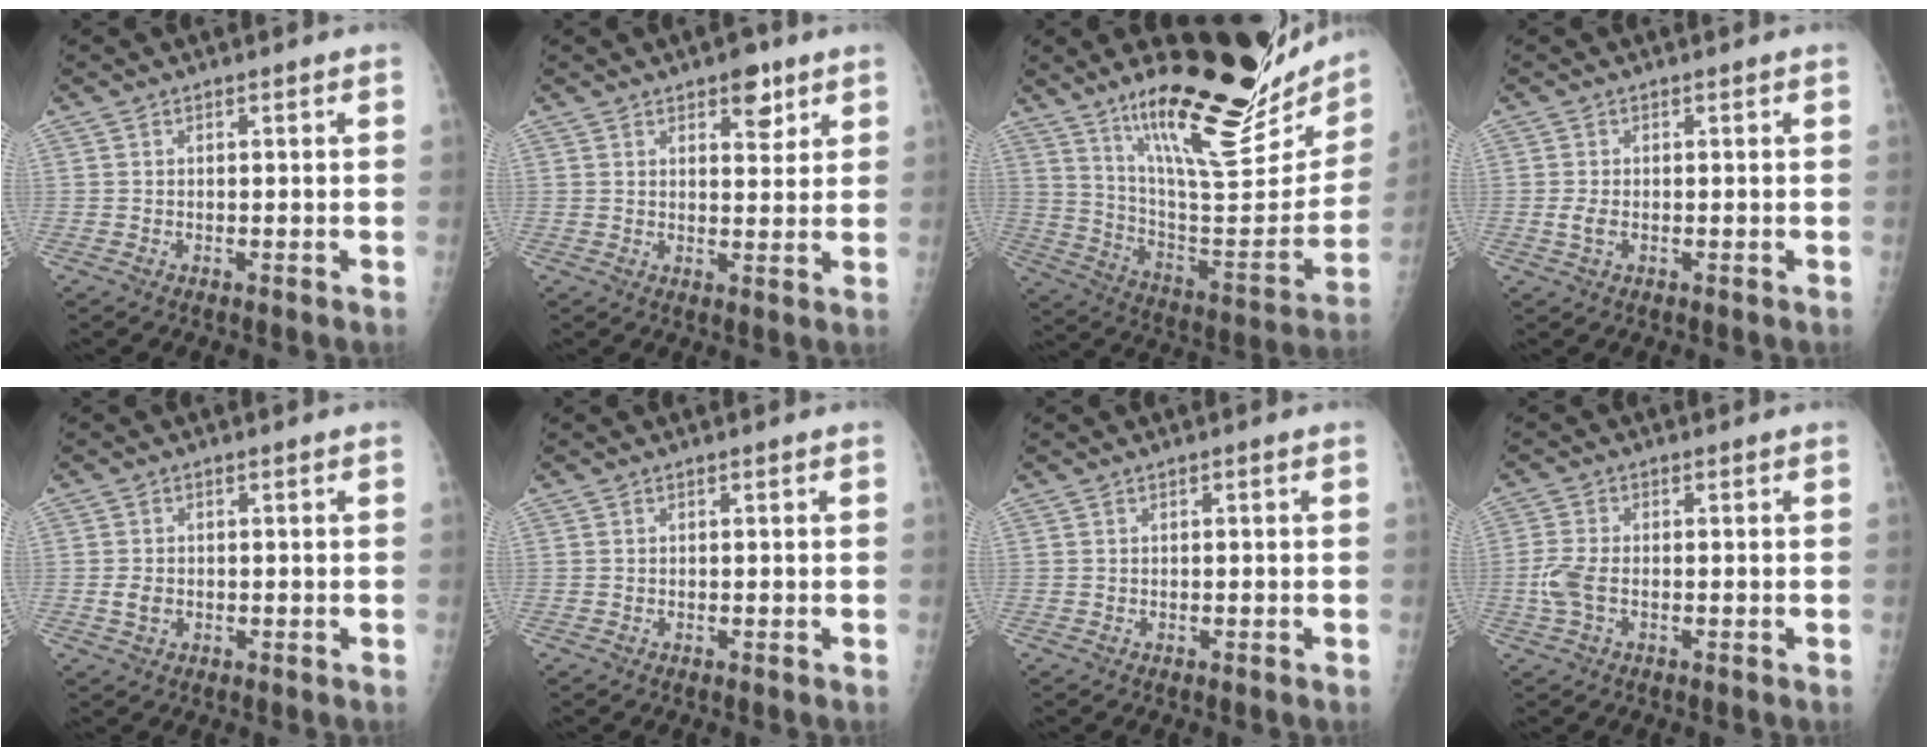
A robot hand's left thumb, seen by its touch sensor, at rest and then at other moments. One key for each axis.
{"total": 5.1, "fx": 3.2, "fy": 2.6, "fz": 3.1, "tx": -0.017, "ty": -0.017, "tz": 0.042}
{"total": 29.4, "fx": 19.7, "fy": 8.1, "fz": 20.2, "tx": -0.269, "ty": -0.094, "tz": 0.312}
{"total": 1.8, "fx": -0.2, "fy": 1.0, "fz": 1.5, "tx": -0.032, "ty": -0.002, "tz": -0.003}
{"total": 2.1, "fx": -0.4, "fy": 1.6, "fz": 1.3, "tx": -0.016, "ty": 0.001, "tz": -0.005}
{"total": 0.0}
{"total": 0.0}
{"total": 4.3, "fx": -0.8, "fy": 2.3, "fz": 3.6, "tx": -0.093, "ty": 0.003, "tz": -0.020}